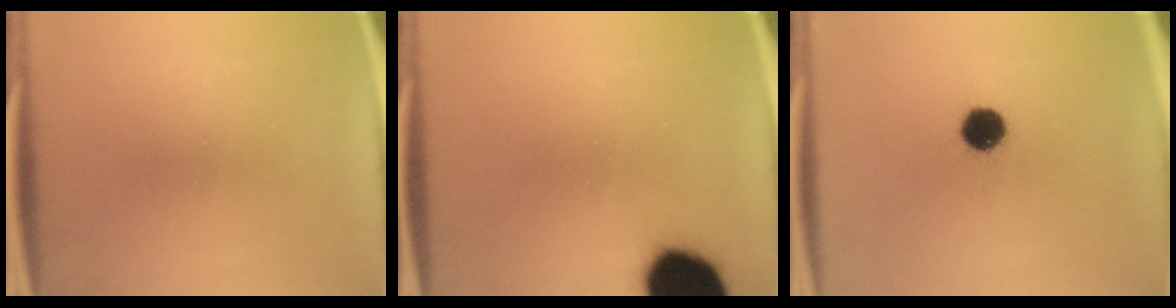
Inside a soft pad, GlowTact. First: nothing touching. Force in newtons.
{"total": 20.1}
{"total": 7.1}